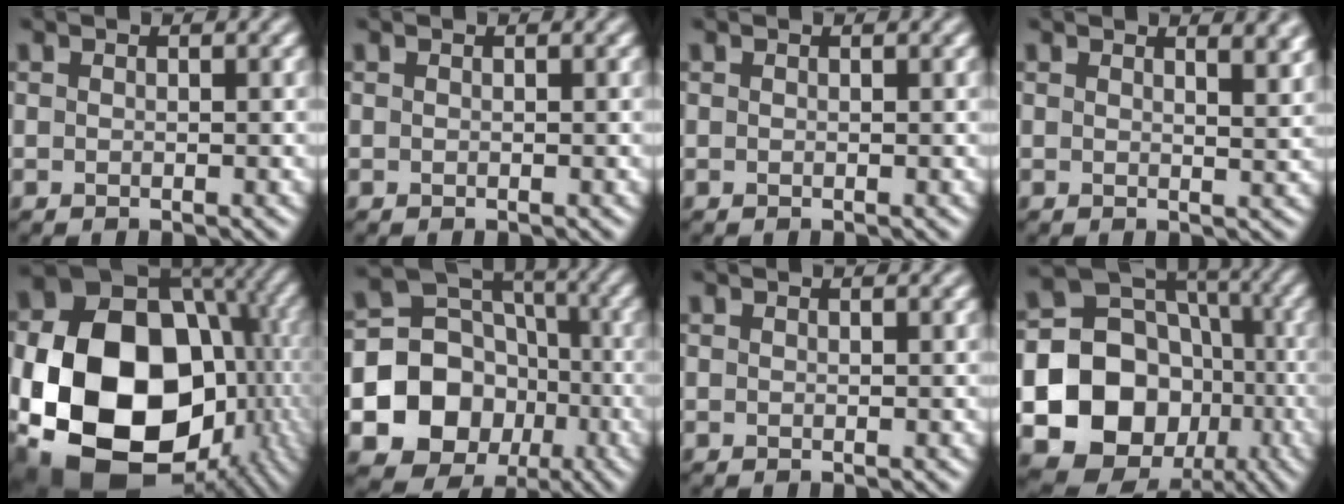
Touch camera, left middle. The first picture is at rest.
{"total": 0.0}
{"total": 0.0}
{"total": 4.2, "force": [2.7, 1.7, 2.8], "torque": [-0.013, 0.013, 0.024]}
{"total": 20.6, "force": [-4.2, 15.7, 12.7], "torque": [-0.251, -0.038, -0.049]}
{"total": 13.7, "force": [-3.8, 12.2, 4.9], "torque": [-0.090, -0.028, -0.084]}
{"total": 1.3, "force": [1.1, 0.4, 0.5], "torque": [-0.005, -0.003, 0.005]}
{"total": 20.9, "force": [-5.0, 18.9, 7.3], "torque": [-0.158, -0.025, -0.104]}